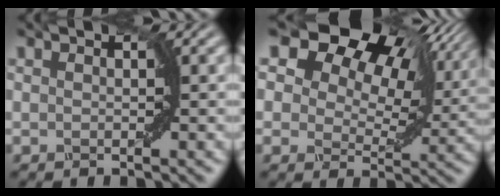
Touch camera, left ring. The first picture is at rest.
{"total": 16.7, "force": [9.7, 9.7, 9.5], "torque": [-0.167, 0.070, 0.147]}